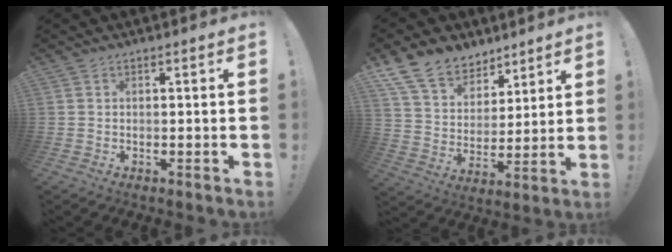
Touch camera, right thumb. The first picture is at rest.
{"total": 14.6, "force": [10.5, 9.0, 4.6], "torque": [-0.094, -0.067, 0.203]}